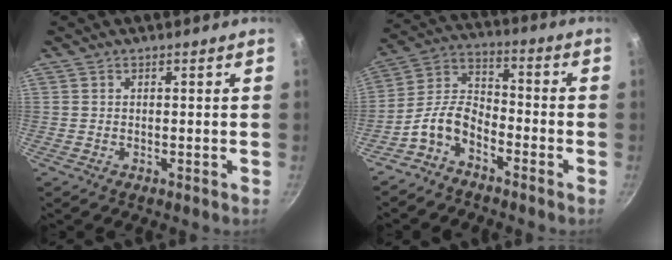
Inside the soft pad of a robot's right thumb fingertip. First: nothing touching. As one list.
[{"total": 8.9, "force": [-5.2, 5.0, 5.2], "torque": [-0.100, 0.065, -0.116]}]